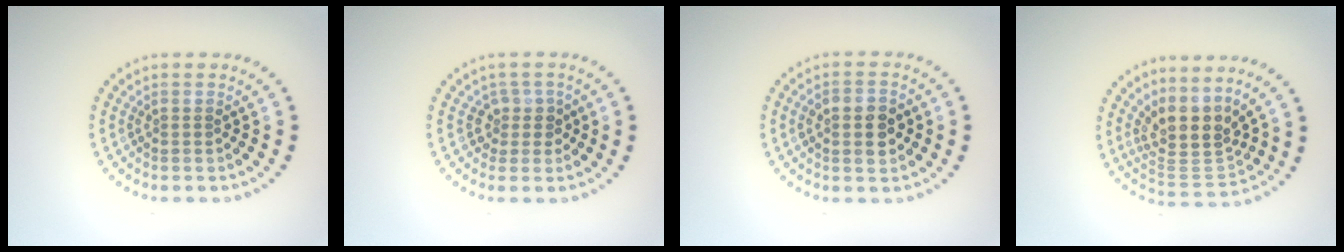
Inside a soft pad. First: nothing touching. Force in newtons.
{"total": 1.9, "press": 1.4, "slide": 1.3}
{"total": 3.8, "press": 3.8, "slide": 0.1}
{"total": 4.3, "press": 3.4, "slide": 2.6}